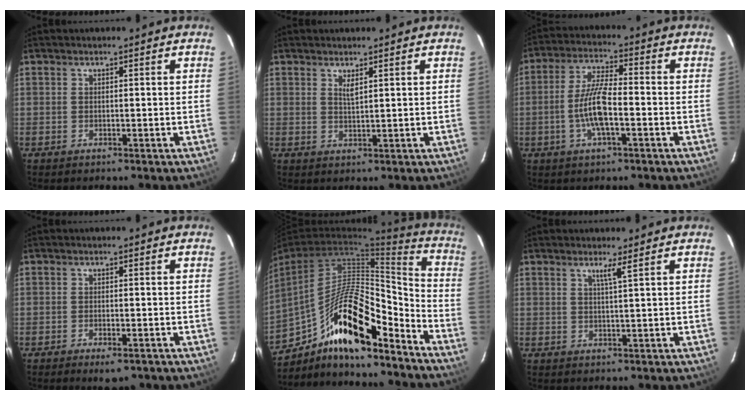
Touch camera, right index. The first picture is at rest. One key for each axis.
{"total": 1.7, "fx": 1.0, "fy": 0.4, "fz": 1.3, "tx": -0.023, "ty": -0.002, "tz": 0.018}
{"total": 8.6, "fx": -2.5, "fy": 2.1, "fz": 7.9, "tx": -0.162, "ty": 0.003, "tz": -0.049}
{"total": 3.5, "fx": -2.5, "fy": 1.3, "fz": 2.1, "tx": -0.043, "ty": -0.011, "tz": -0.038}
{"total": 19.0, "fx": -12.1, "fy": 5.6, "fz": 13.5, "tx": -0.236, "ty": 0.003, "tz": -0.206}
{"total": 1.7, "fx": 1.0, "fy": -0.6, "fz": 1.3, "tx": -0.022, "ty": -0.006, "tz": 0.016}